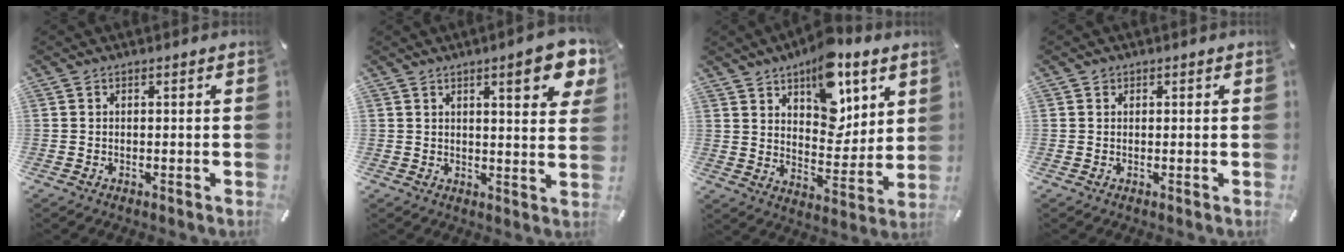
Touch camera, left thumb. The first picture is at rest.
{"total": 9.2, "force": [5.4, 2.8, 6.9], "torque": [-0.085, -0.025, 0.086]}
{"total": 15.3, "force": [9.1, 8.7, 8.8], "torque": [-0.110, -0.053, 0.158]}
{"total": 1.0, "force": [0.4, 0.9, 0.2], "torque": [-0.003, 0.004, 0.007]}